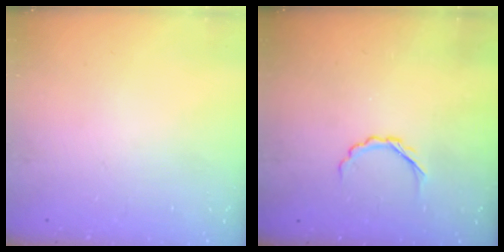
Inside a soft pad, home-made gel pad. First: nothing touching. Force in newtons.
{"total": 2.9, "press": 2.8, "slide": 0.9}